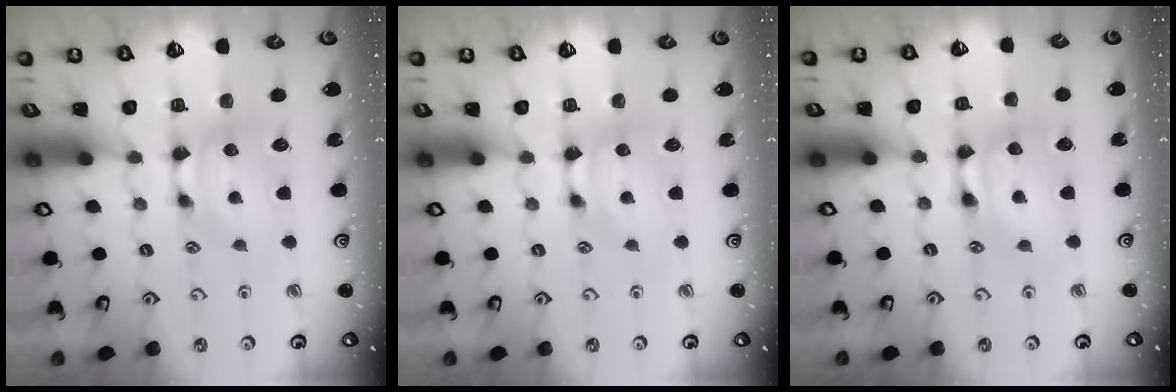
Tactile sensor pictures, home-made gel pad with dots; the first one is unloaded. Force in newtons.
{"total": 0.0}
{"total": 1.6, "press": 1.4, "slide": 0.6}